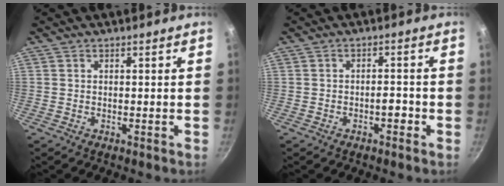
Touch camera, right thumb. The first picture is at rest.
{"total": 2.2, "force": [-1.2, 1.1, 1.5], "torque": [-0.014, 0.016, -0.019]}